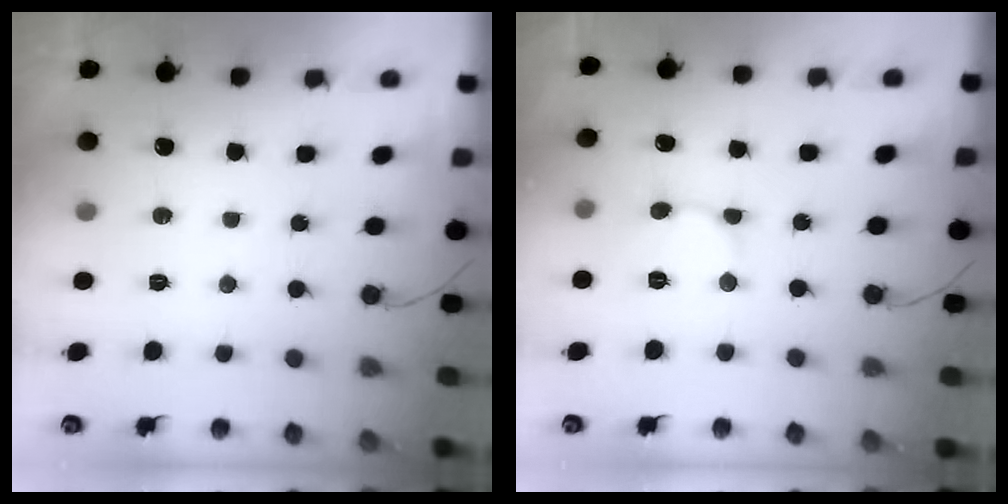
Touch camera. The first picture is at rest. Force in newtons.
{"total": 2.9, "press": 2.9, "slide": 0.2}